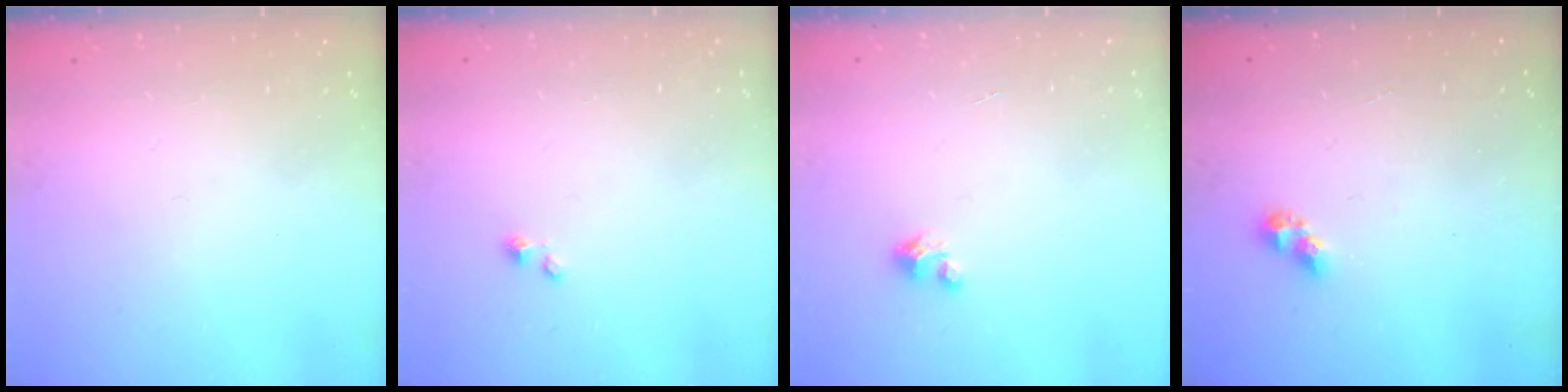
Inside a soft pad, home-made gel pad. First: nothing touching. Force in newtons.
{"total": 1.5, "press": 1.5, "slide": 0.0}
{"total": 3.6, "press": 3.5, "slide": 0.2}
{"total": 5.3, "press": 5.3, "slide": 0.3}